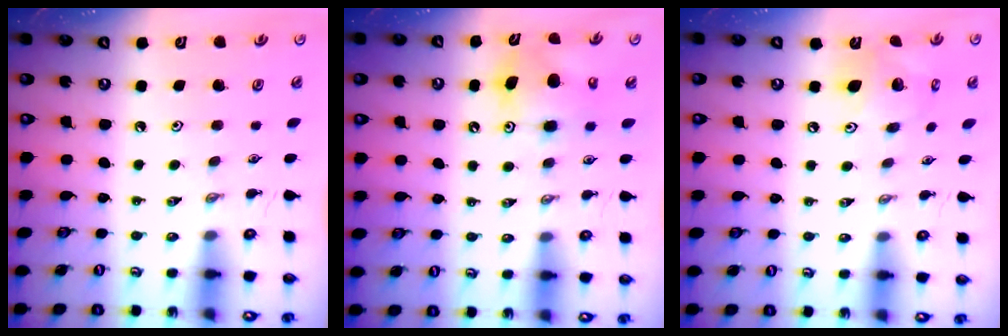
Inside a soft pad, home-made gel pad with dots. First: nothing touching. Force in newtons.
{"total": 8.4, "press": 8.4, "slide": 0.3}
{"total": 13.9, "press": 13.7, "slide": 2.4}